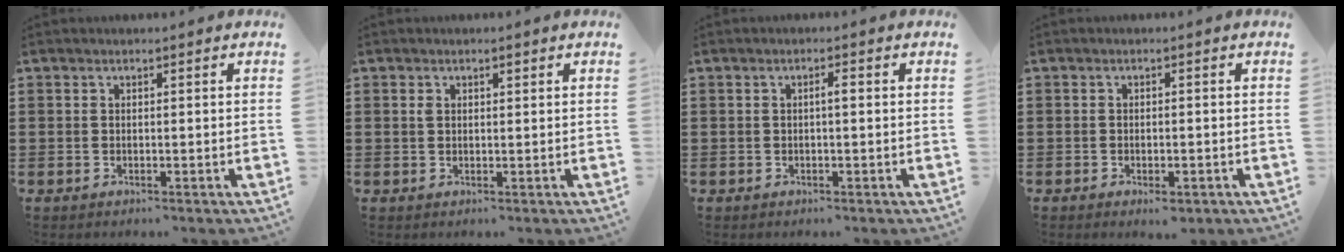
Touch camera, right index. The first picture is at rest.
{"total": 1.3, "force": [0.5, 0.6, 1.0], "torque": [-0.021, 0.005, 0.007]}
{"total": 1.2, "force": [-0.1, 0.2, 1.2], "torque": [-0.022, 0.001, -0.002]}
{"total": 1.6, "force": [-1.1, 0.5, 0.9], "torque": [-0.019, -0.003, -0.021]}